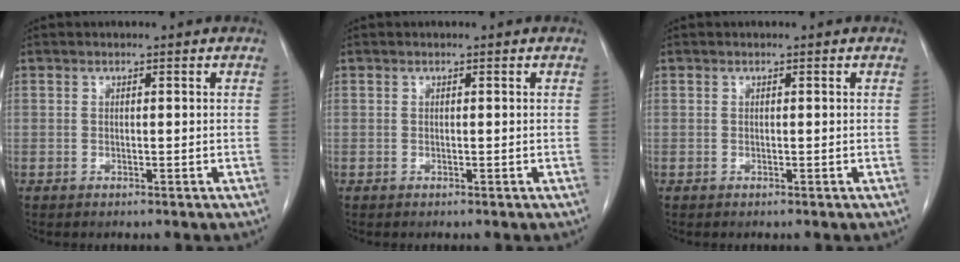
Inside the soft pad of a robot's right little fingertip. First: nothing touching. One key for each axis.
{"total": 0.0}
{"total": 0.0}